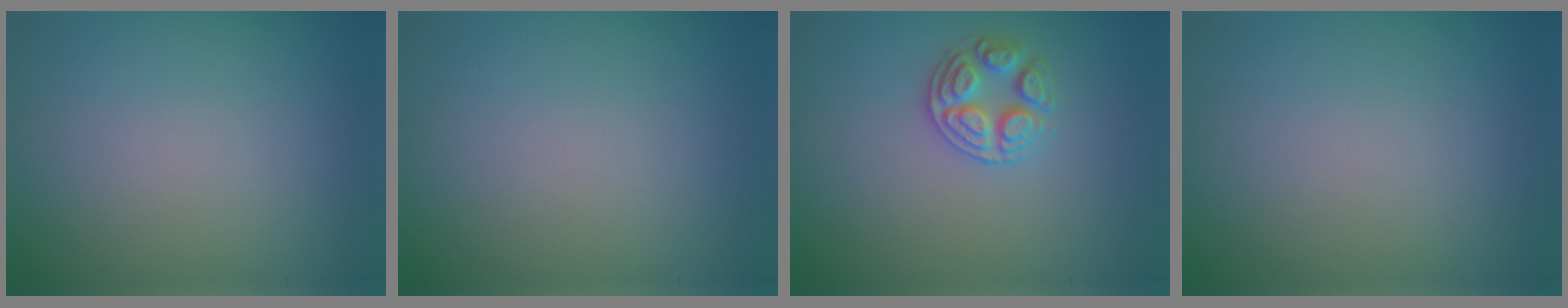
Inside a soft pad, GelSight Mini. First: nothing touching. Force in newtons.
{"total": 0.0}
{"total": 2.6, "press": 2.6, "slide": 0.4}
{"total": 0.0}